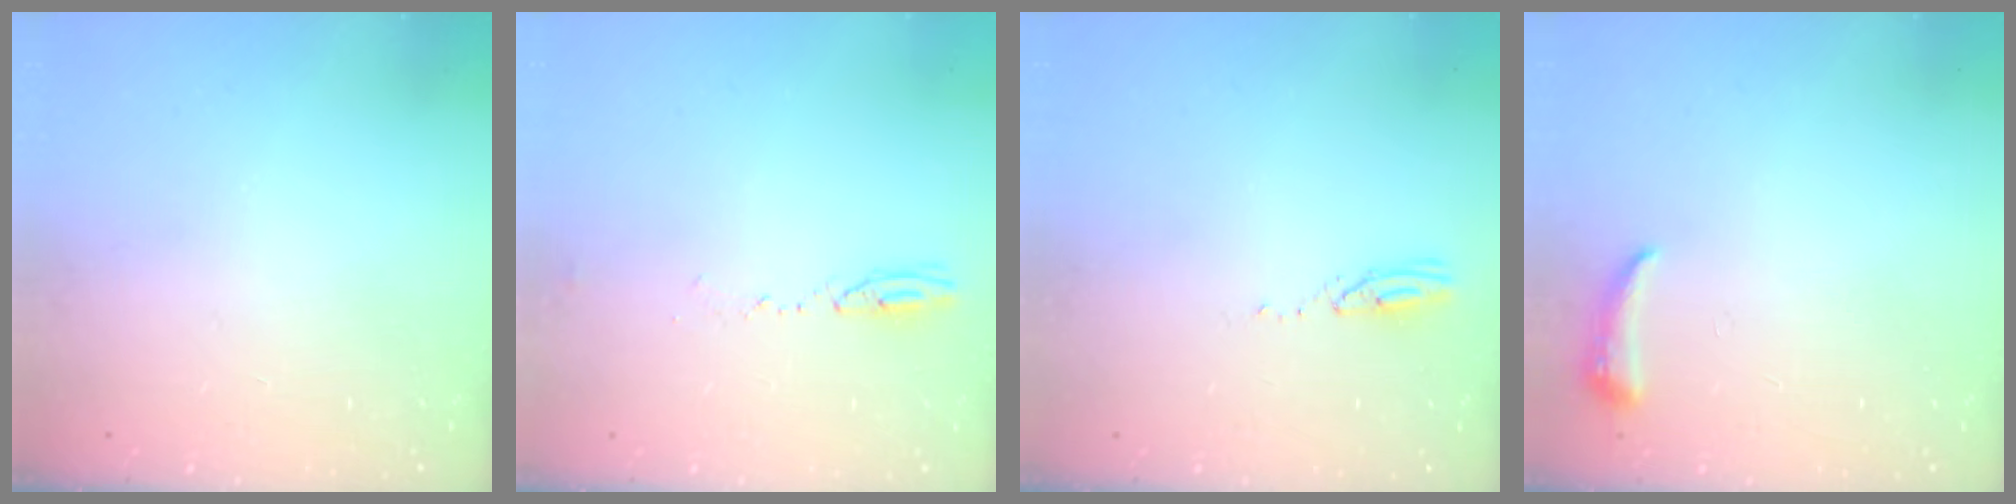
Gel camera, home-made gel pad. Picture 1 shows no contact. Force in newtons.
{"total": 3.9, "press": 3.8, "slide": 1.2}
{"total": 3.0, "press": 2.9, "slide": 0.3}
{"total": 4.3, "press": 4.2, "slide": 0.9}